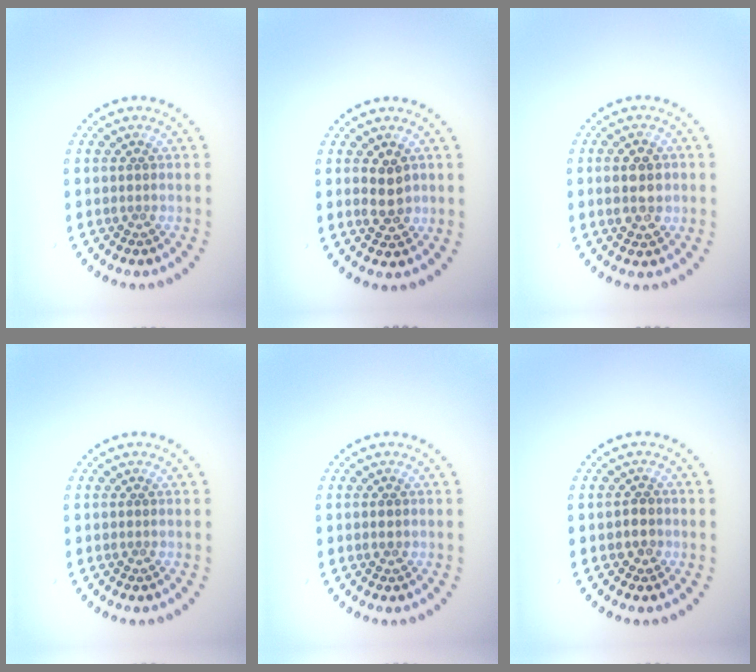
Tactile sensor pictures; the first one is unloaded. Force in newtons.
{"total": 2.4, "press": 2.4, "slide": 0.3}
{"total": 3.8, "press": 3.8, "slide": 0.4}
{"total": 0.0}
{"total": 0.9, "press": 0.9, "slide": 0.1}
{"total": 1.0, "press": 0.9, "slide": 0.5}